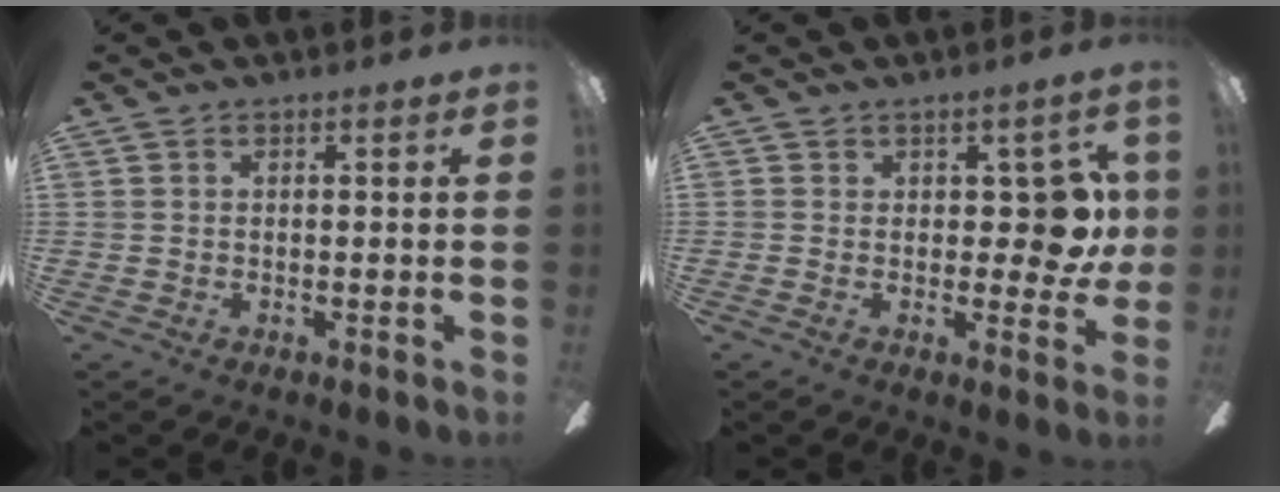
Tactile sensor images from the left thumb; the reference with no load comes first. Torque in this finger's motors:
{"motor_torque": [0.02, 0.01, -0.10, -0.13, 0.01]}